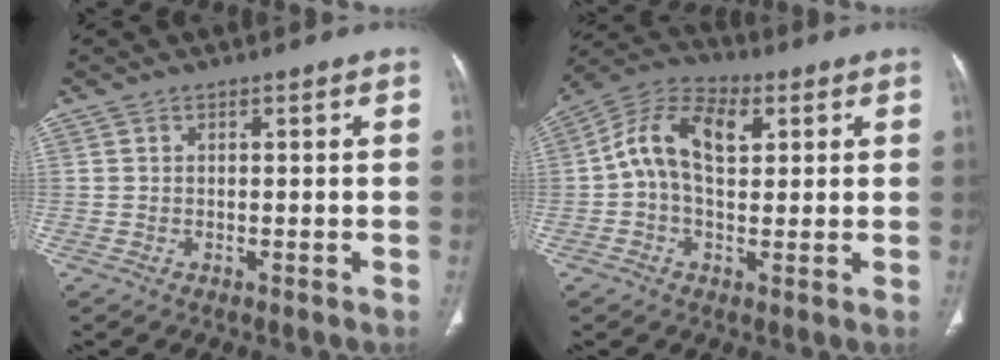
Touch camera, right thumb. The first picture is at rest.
{"total": 11.7, "force": [2.4, 7.1, 9.0], "torque": [-0.152, 0.023, 0.035]}